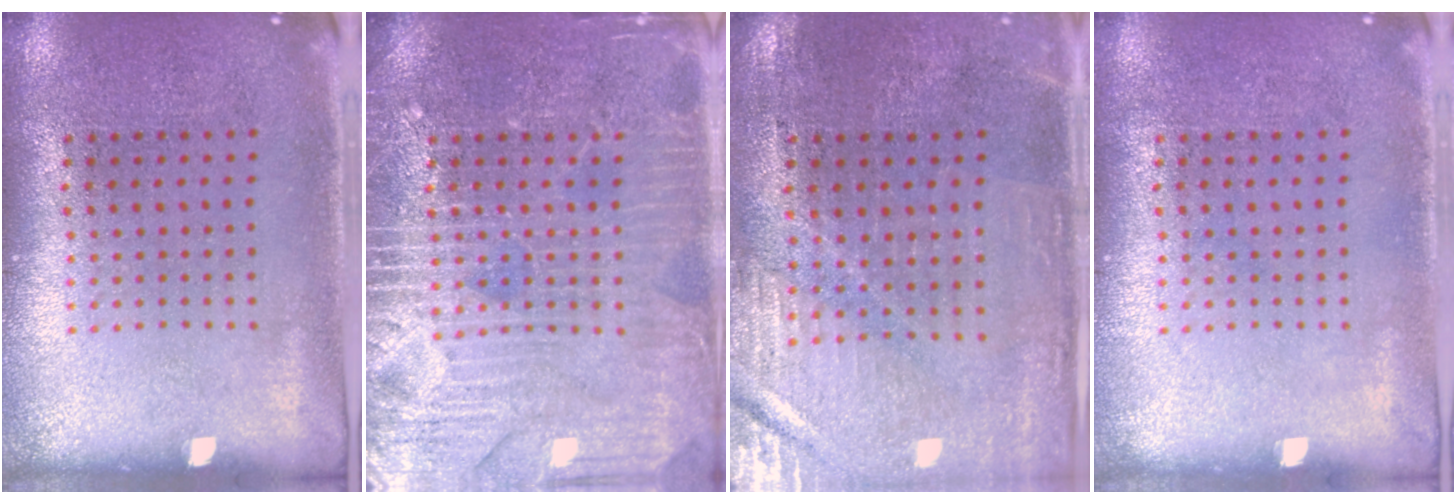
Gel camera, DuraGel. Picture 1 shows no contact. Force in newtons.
{"total": 5.8, "press": 5.8, "slide": 0.7}
{"total": 0.7, "press": 0.6, "slide": 0.2}
{"total": 0.0}